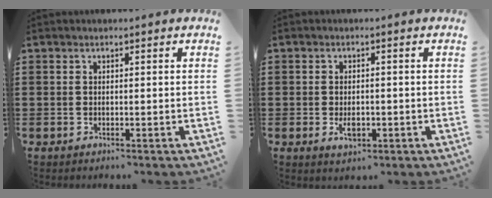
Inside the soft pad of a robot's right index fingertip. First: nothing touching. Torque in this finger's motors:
{"motor_torque": [1.44, 0.70, 0.15, 0.04]}